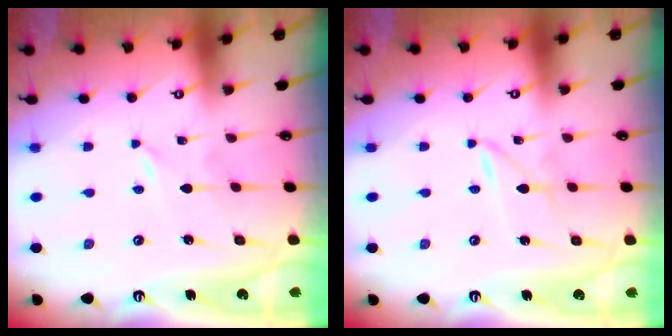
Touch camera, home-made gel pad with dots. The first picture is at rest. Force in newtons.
{"total": 2.0, "press": 2.0, "slide": 0.2}